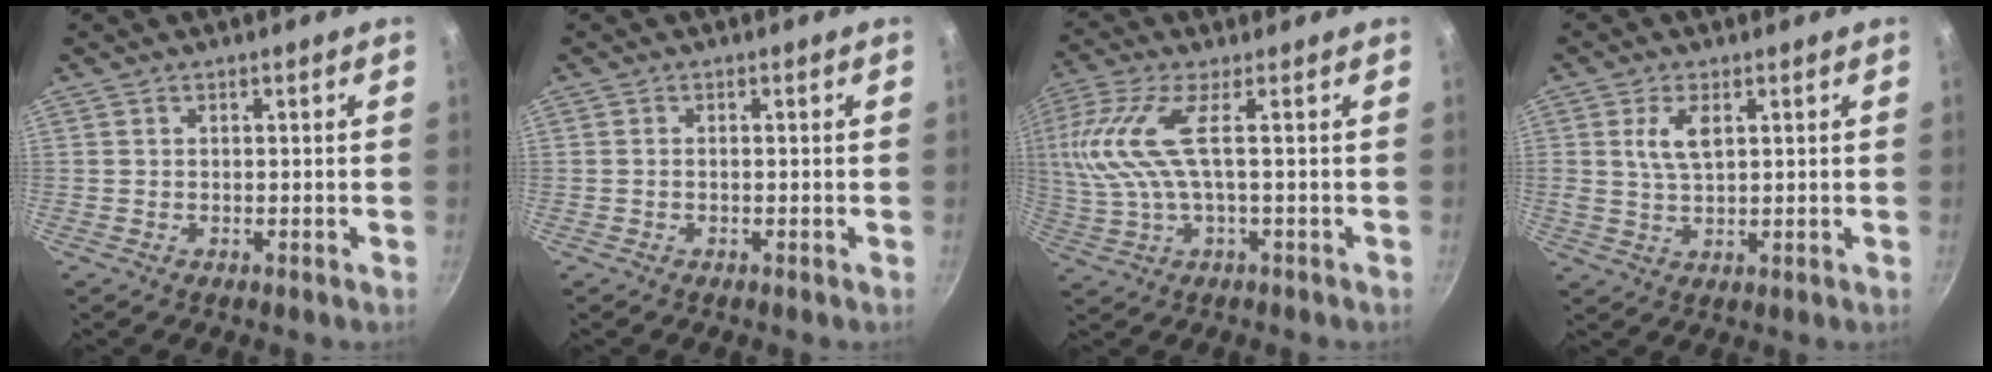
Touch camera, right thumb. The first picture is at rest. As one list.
[{"total": 0.5, "force": [-0.2, 0.2, 0.4], "torque": [-0.007, 0.004, -0.005]}, {"total": 10.3, "force": [1.0, 2.4, 9.9], "torque": [-0.226, 0.003, 0.028]}, {"total": 5.3, "force": [1.7, 2.5, 4.4], "torque": [-0.080, -0.007, 0.034]}]